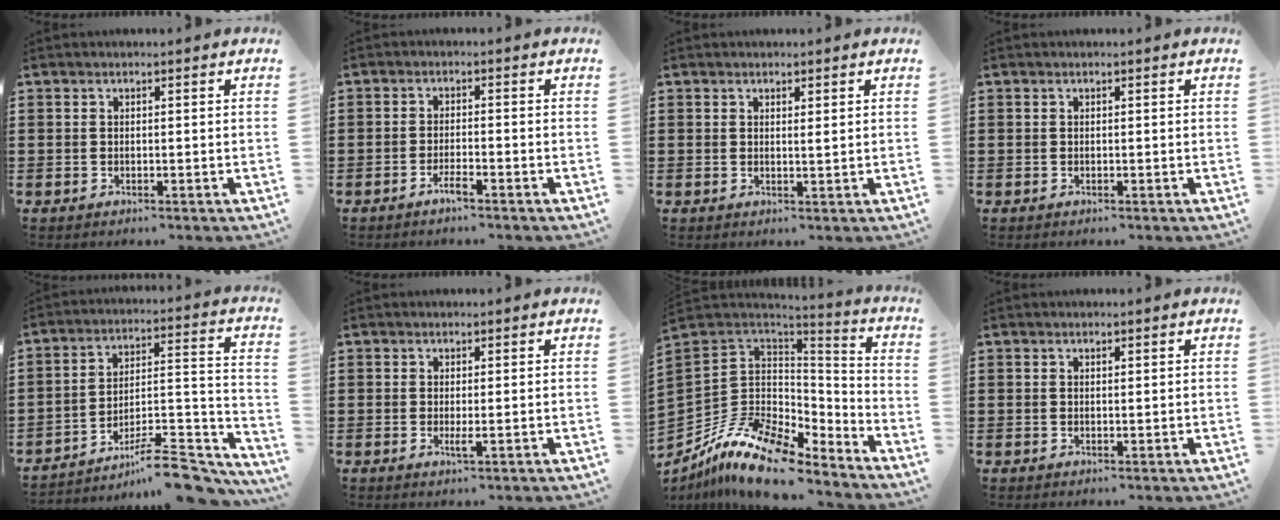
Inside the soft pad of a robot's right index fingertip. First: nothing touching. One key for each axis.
{"total": 2.4, "fx": -1.8, "fy": 0.2, "fz": 1.6, "tx": -0.035, "ty": -0.003, "tz": -0.035}
{"total": 0.9, "fx": 0.6, "fy": 0.1, "fz": 0.7, "tx": -0.014, "ty": 0.000, "tz": 0.011}
{"total": 0.0}
{"total": 10.8, "fx": -8.3, "fy": 2.7, "fz": 6.3, "tx": -0.086, "ty": 0.031, "tz": -0.152}
{"total": 1.5, "fx": -0.3, "fy": 0.1, "fz": 1.5, "tx": -0.027, "ty": -0.004, "tz": -0.005}
{"total": 14.0, "fx": -9.5, "fy": 6.7, "fz": 7.7, "tx": -0.171, "ty": 0.019, "tz": -0.174}
{"total": 0.5, "fx": 0.4, "fy": 0.2, "fz": 0.3, "tx": -0.007, "ty": 0.001, "tz": 0.007}